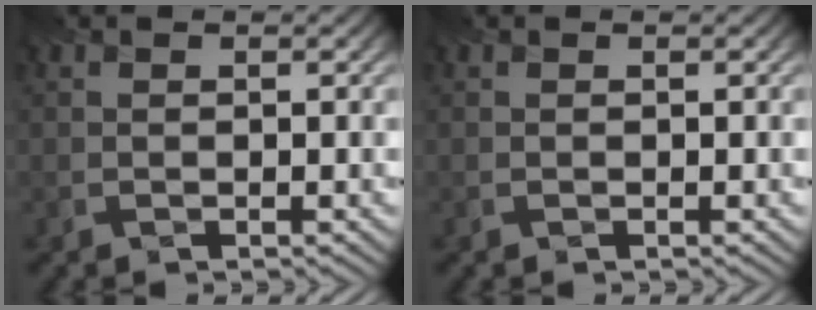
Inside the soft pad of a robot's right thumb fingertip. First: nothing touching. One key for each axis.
{"total": 0.0}